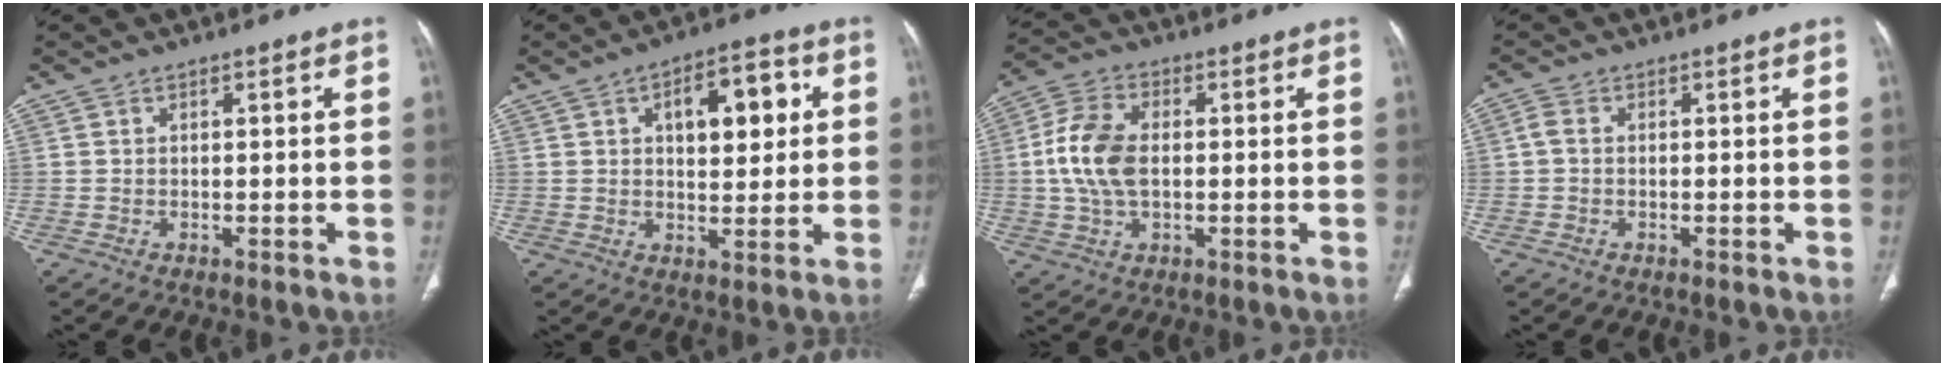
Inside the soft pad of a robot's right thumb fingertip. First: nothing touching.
{"total": 10.7, "force": [3.0, 5.3, 8.8], "torque": [-0.094, 0.006, 0.040]}
{"total": 10.1, "force": [0.2, 6.1, 8.1], "torque": [-0.172, 0.014, 0.002]}
{"total": 1.6, "force": [0.0, 1.1, 1.2], "torque": [-0.024, 0.004, -0.004]}